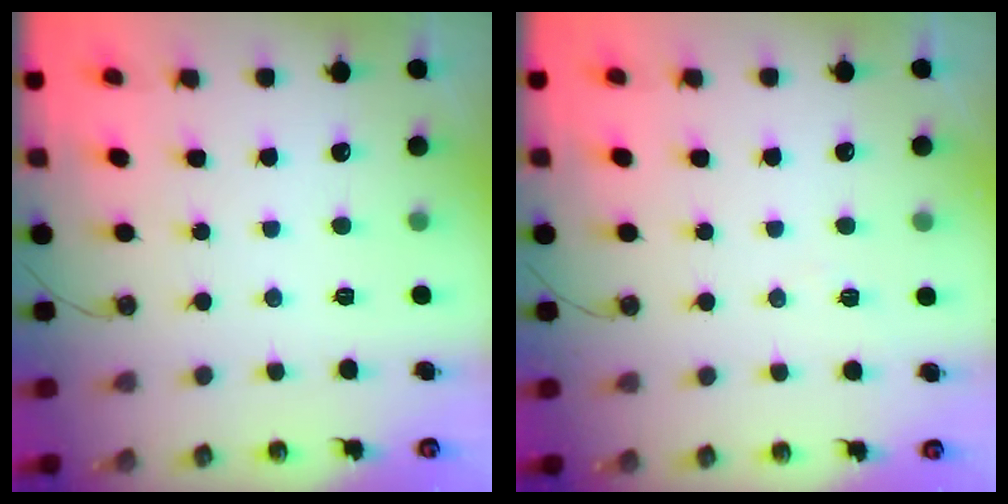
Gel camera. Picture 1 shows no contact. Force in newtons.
{"total": 4.5, "press": 2.9, "slide": 3.4}